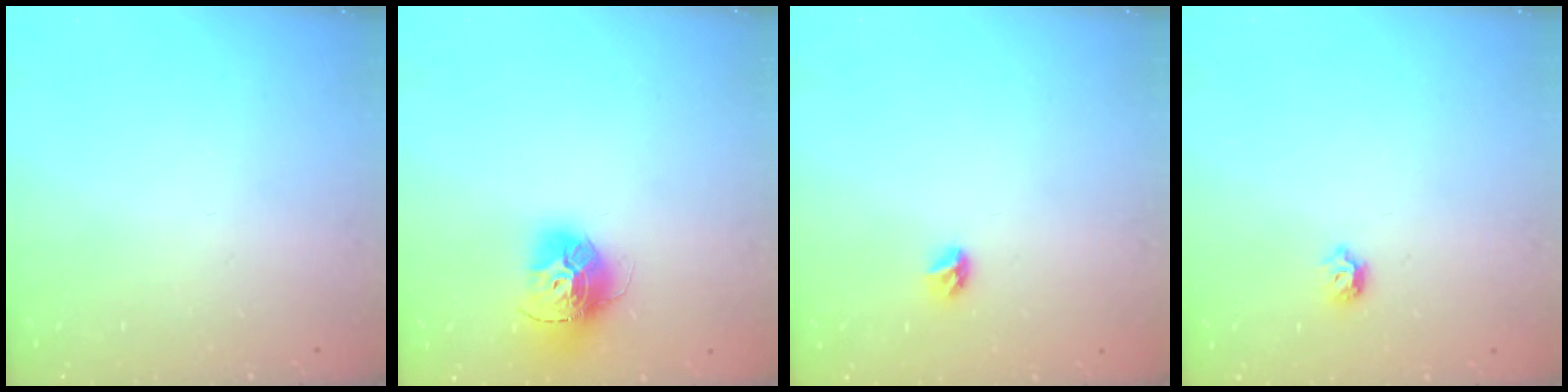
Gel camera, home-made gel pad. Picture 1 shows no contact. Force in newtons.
{"total": 13.9, "press": 13.8, "slide": 1.4}
{"total": 4.5, "press": 4.4, "slide": 0.9}
{"total": 6.1, "press": 6.0, "slide": 1.1}